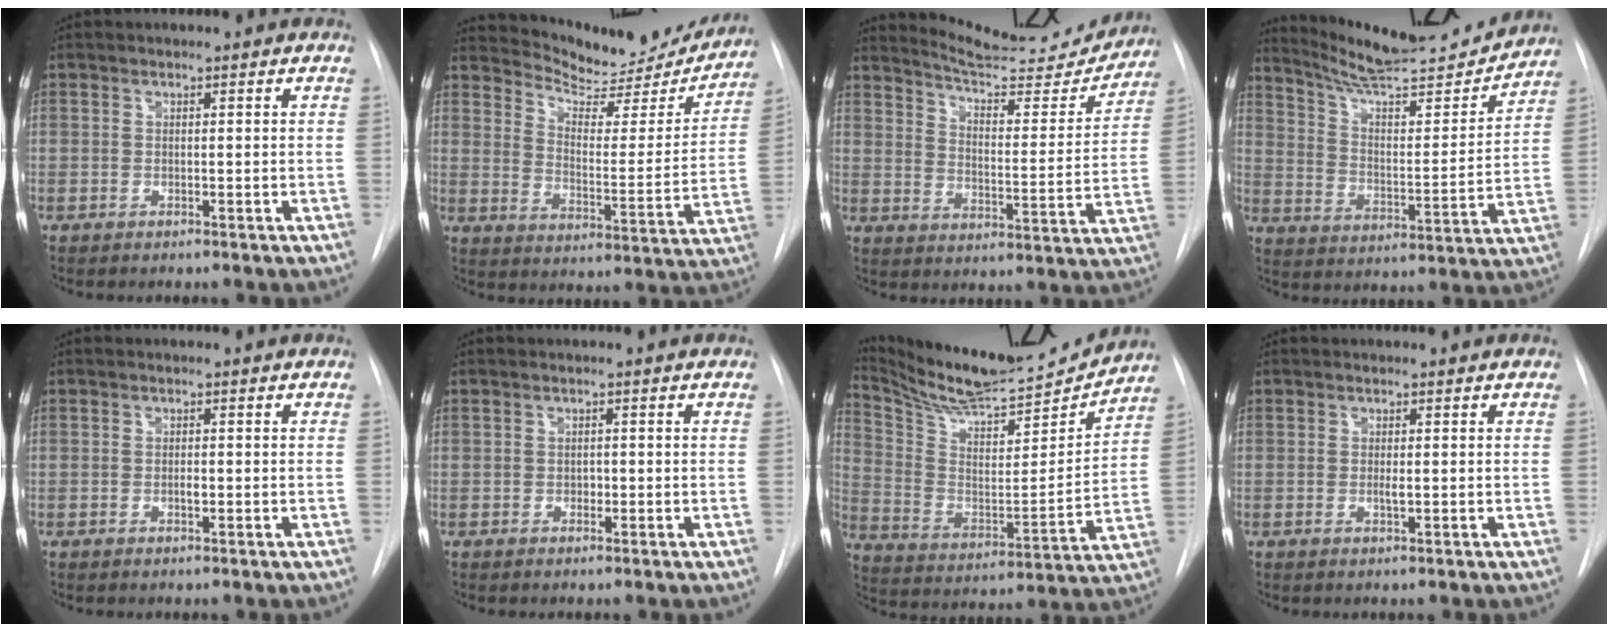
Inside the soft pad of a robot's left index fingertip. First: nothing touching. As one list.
[{"total": 16.9, "force": [16.3, 3.6, 2.8], "torque": [-0.034, -0.046, 0.214]}, {"total": 17.3, "force": [16.8, 1.9, 3.8], "torque": [-0.053, -0.051, 0.223]}, {"total": 19.3, "force": [18.3, 1.5, 6.1], "torque": [-0.099, -0.030, 0.271]}, {"total": 0.7, "force": [-0.1, 0.2, 0.6], "torque": [-0.013, 0.000, -0.003]}, {"total": 0.6, "force": [-0.1, 0.5, 0.4], "torque": [-0.003, 0.003, -0.003]}, {"total": 20.6, "force": [19.5, 2.1, 6.3], "torque": [-0.129, -0.034, 0.310]}, {"total": 0.9, "force": [0.2, 0.1, 0.9], "torque": [-0.021, 0.000, 0.003]}]